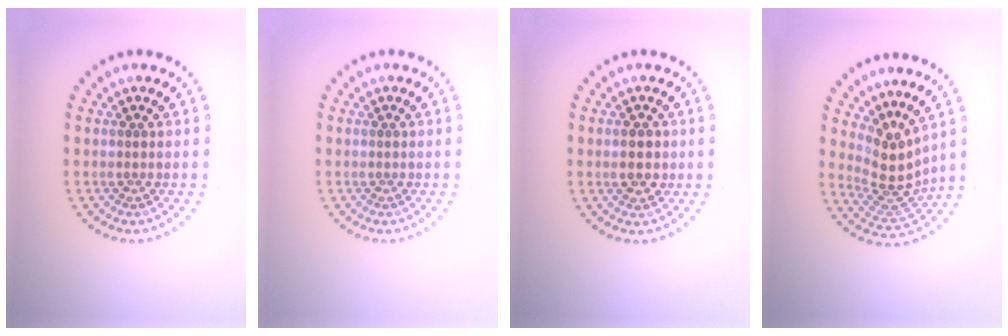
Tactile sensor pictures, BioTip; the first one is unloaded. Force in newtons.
{"total": 0.0}
{"total": 2.3, "press": 2.3, "slide": 0.2}
{"total": 3.8, "press": 2.8, "slide": 2.6}